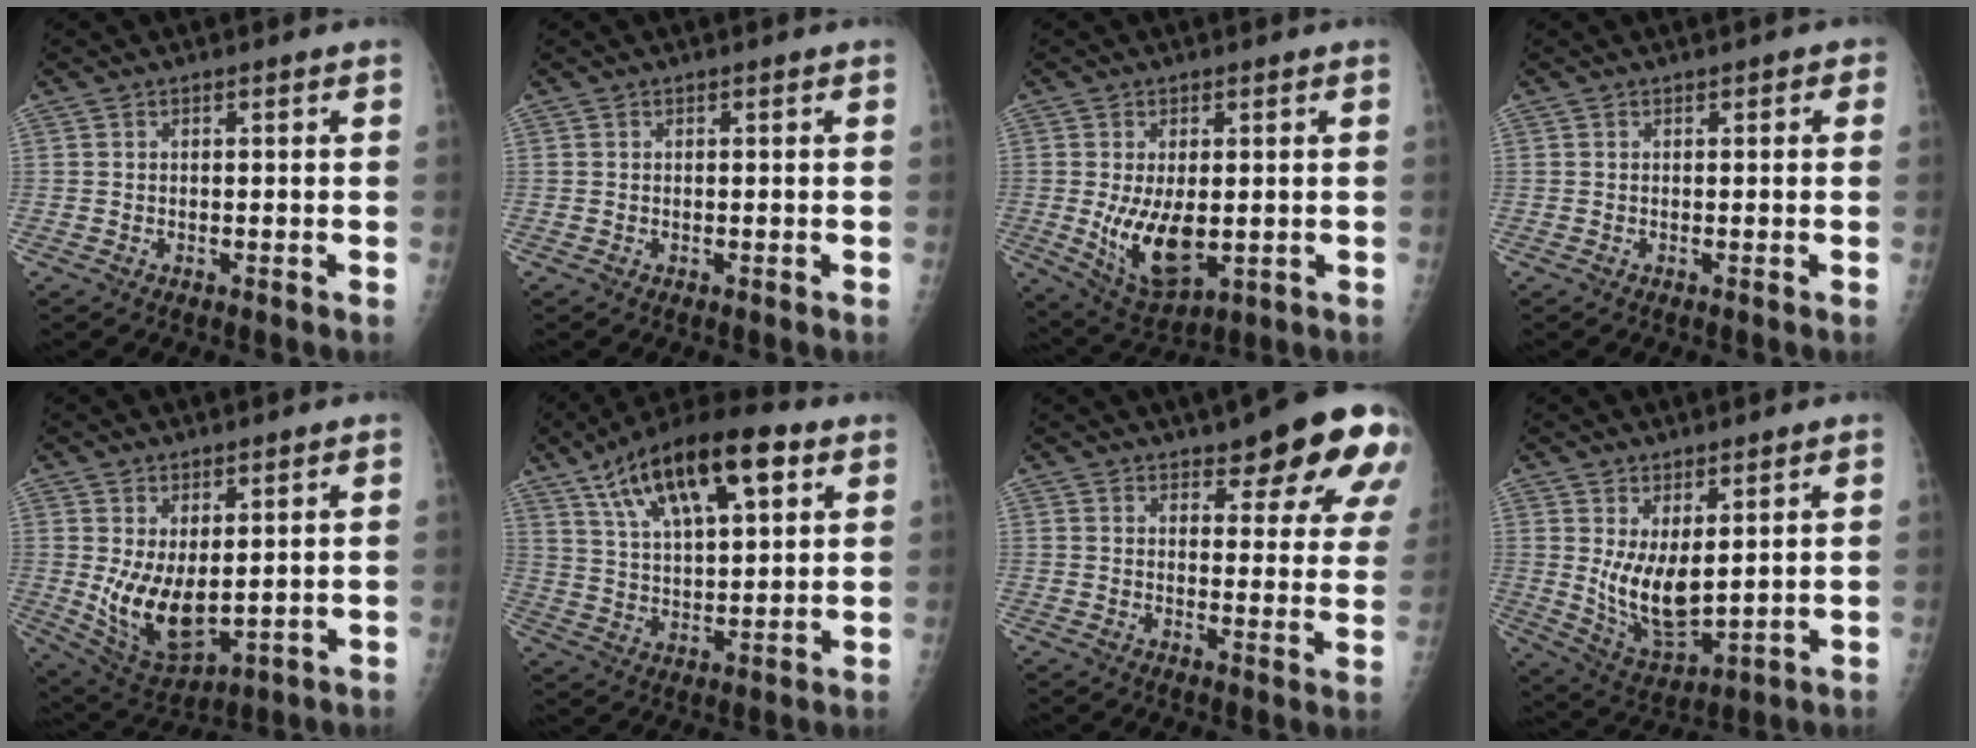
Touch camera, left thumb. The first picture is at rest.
{"total": 0.0}
{"total": 10.4, "force": [-1.1, 5.4, 8.8], "torque": [-0.143, -0.021, 0.001]}
{"total": 1.2, "force": [0.4, 0.7, 0.9], "torque": [-0.002, 0.003, 0.002]}
{"total": 10.2, "force": [1.0, 5.2, 8.7], "torque": [-0.143, -0.028, 0.044]}
{"total": 20.0, "force": [9.9, 7.9, 15.4], "torque": [-0.243, -0.013, 0.172]}
{"total": 16.0, "force": [10.0, 5.1, 11.5], "torque": [-0.110, -0.048, 0.116]}
{"total": 9.9, "force": [2.3, 4.3, 8.5], "torque": [-0.143, -0.039, 0.062]}